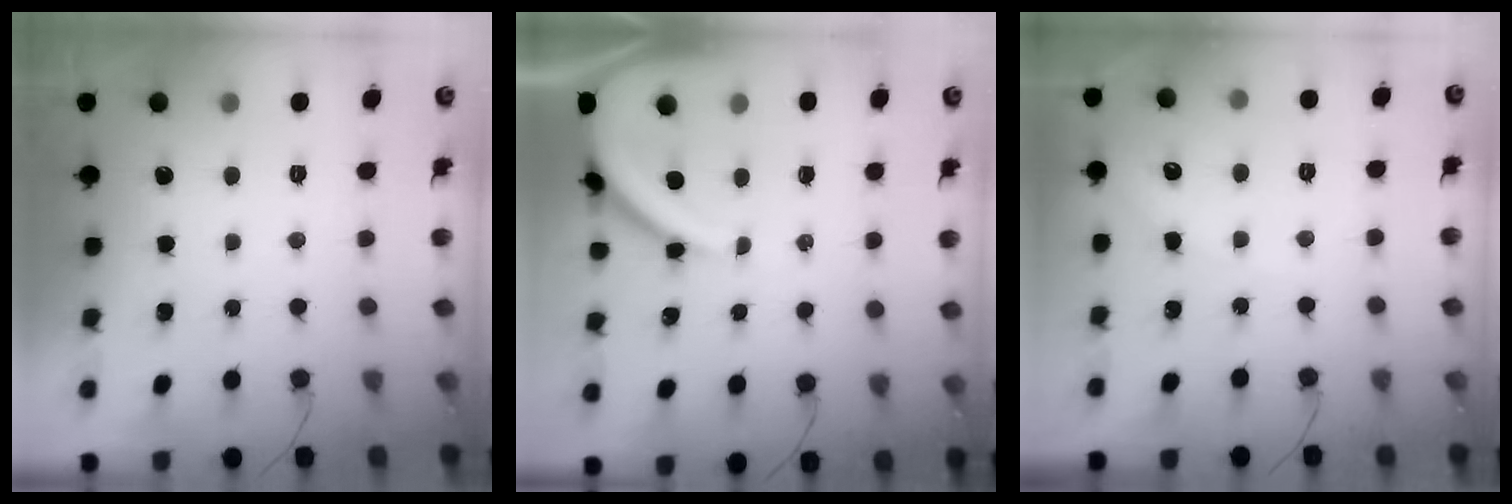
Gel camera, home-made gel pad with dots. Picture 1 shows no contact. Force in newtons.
{"total": 10.9, "press": 10.9, "slide": 0.7}
{"total": 3.2, "press": 3.1, "slide": 0.5}